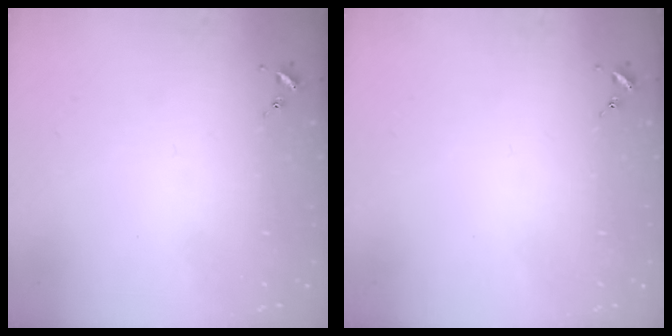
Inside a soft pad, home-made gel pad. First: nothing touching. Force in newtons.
{"total": 0.0}